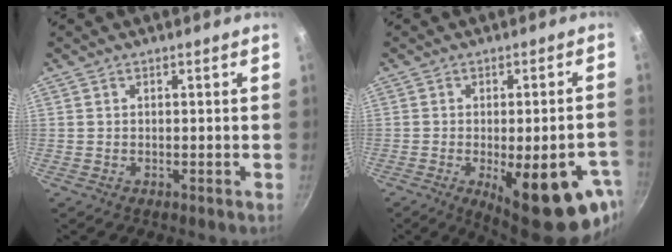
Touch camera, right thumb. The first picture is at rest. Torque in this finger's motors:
{"motor_torque": [1.81, 2.25, 1.15, -0.22, 0.15]}